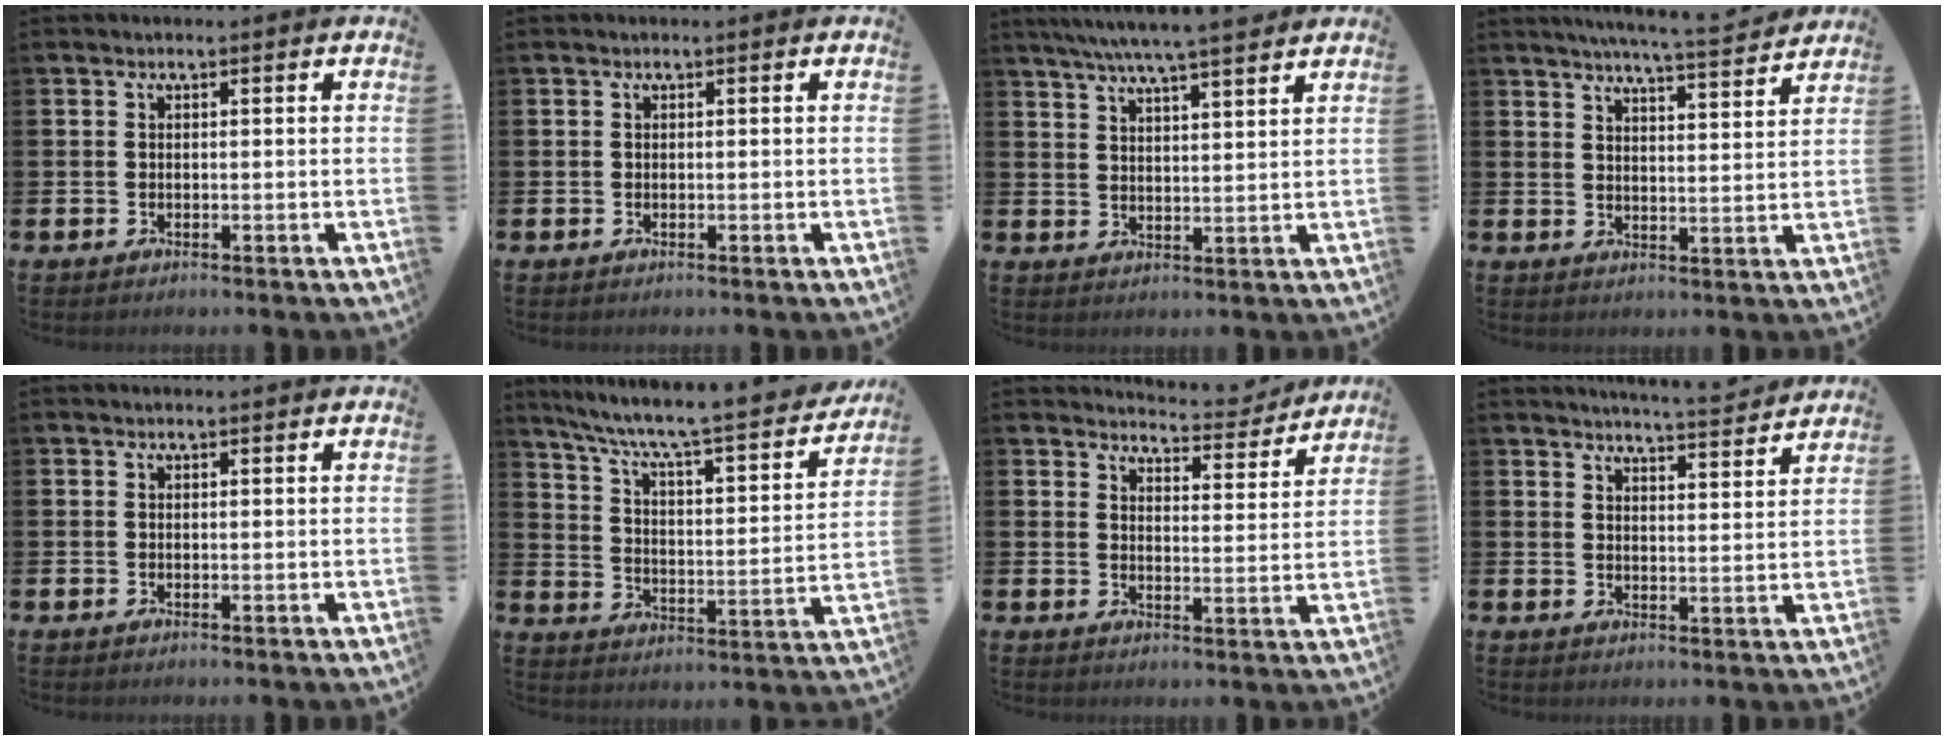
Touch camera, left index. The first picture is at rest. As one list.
[{"total": 0.0}, {"total": 6.9, "force": [6.4, 0.0, 2.6], "torque": [-0.057, -0.030, 0.111]}, {"total": 6.3, "force": [6.0, -0.6, 1.6], "torque": [-0.037, -0.038, 0.103]}, {"total": 0.0}, {"total": 7.2, "force": [6.4, 0.8, 3.2], "torque": [-0.097, -0.055, 0.101]}, {"total": 5.0, "force": [4.9, 0.7, 0.4], "torque": [-0.006, -0.039, 0.083]}, {"total": 5.2, "force": [5.2, -0.4, 0.6], "torque": [-0.014, -0.036, 0.089]}]